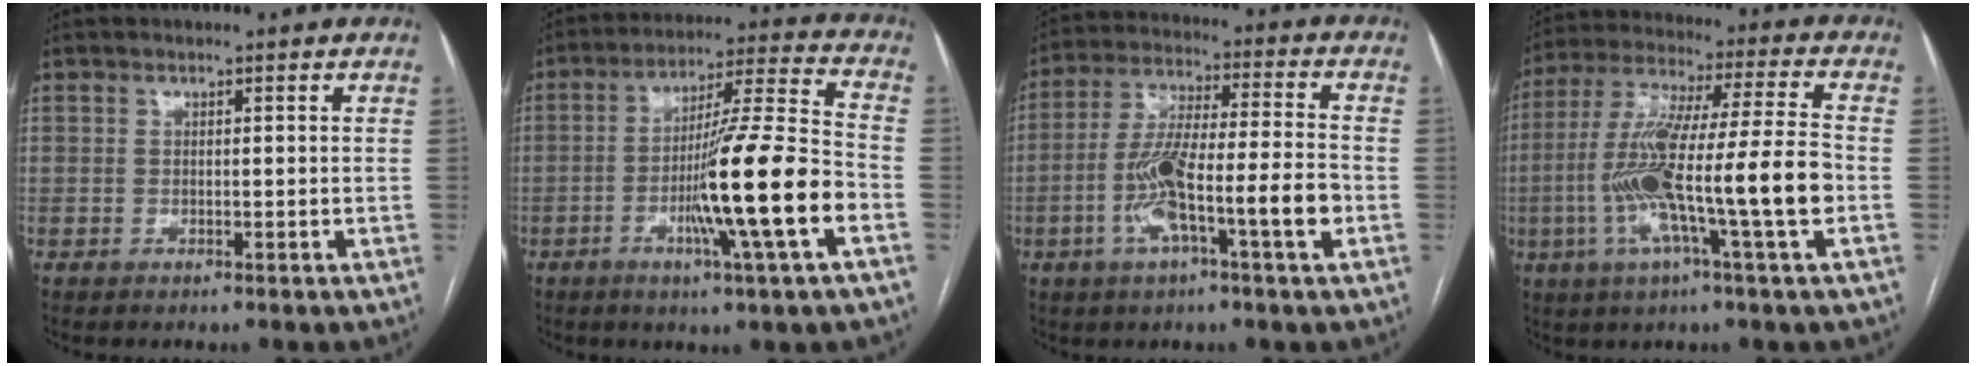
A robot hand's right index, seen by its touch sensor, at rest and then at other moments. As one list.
[{"total": 16.5, "force": [-5.1, -1.0, 15.7], "torque": [-0.266, -0.006, -0.090]}, {"total": 13.5, "force": [-4.4, 0.8, 12.8], "torque": [-0.240, 0.007, -0.082]}, {"total": 17.5, "force": [-4.2, -0.2, 17.0], "torque": [-0.324, 0.004, -0.082]}]